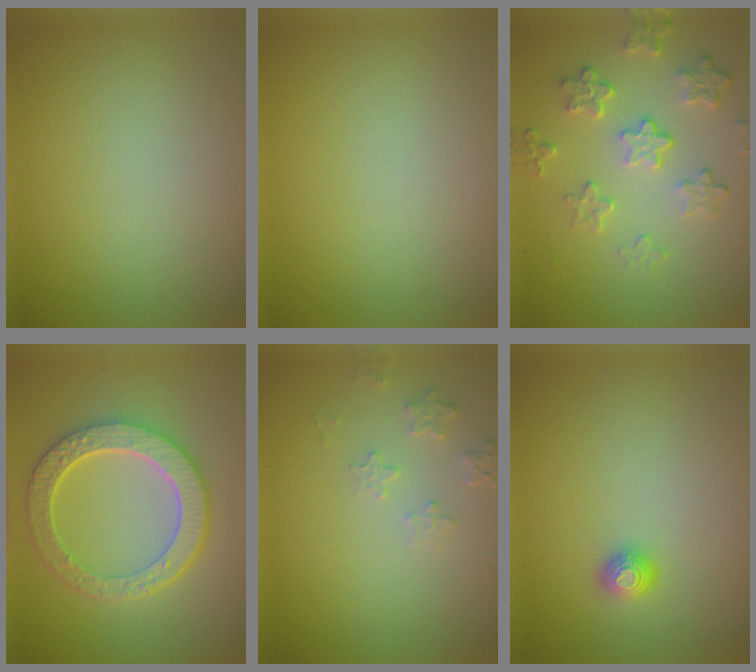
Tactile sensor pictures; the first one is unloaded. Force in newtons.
{"total": 0.0}
{"total": 4.4, "press": 3.3, "slide": 3.0}
{"total": 6.8, "press": 5.3, "slide": 4.3}
{"total": 1.6, "press": 1.6, "slide": 0.4}
{"total": 1.1, "press": 1.1, "slide": 0.4}